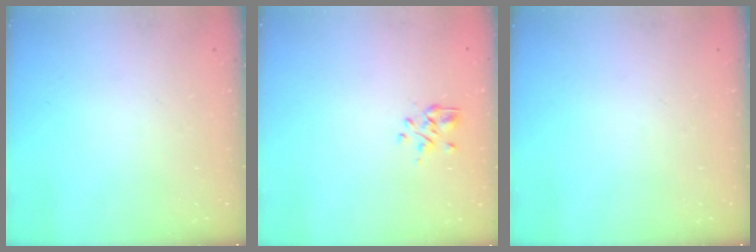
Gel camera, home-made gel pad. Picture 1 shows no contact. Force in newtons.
{"total": 2.3, "press": 2.1, "slide": 0.9}
{"total": 0.0}